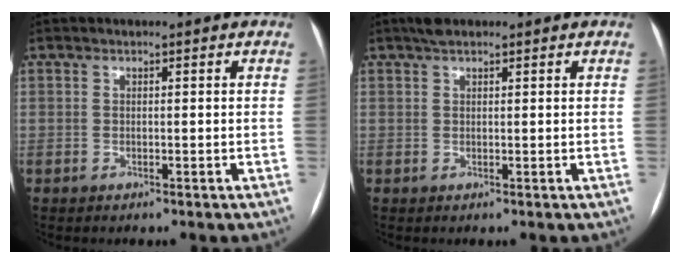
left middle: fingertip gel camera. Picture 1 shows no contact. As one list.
[{"total": 2.1, "force": [1.6, 0.7, 1.2], "torque": [-0.023, 0.015, 0.028]}]